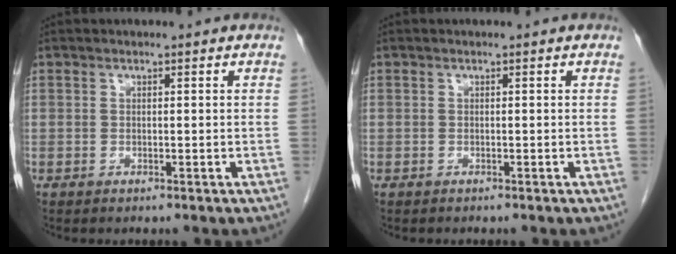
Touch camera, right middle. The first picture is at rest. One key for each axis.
{"total": 0.0}